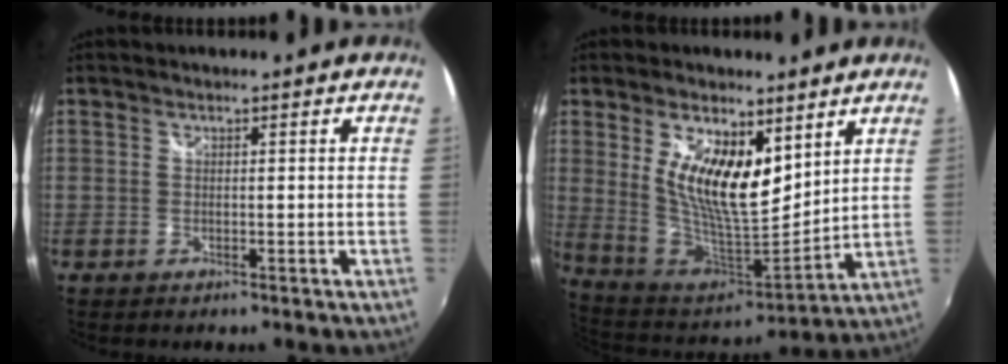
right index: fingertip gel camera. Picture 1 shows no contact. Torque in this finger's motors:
{"motor_torque": [0.90, 0.57, 0.89, 0.21]}